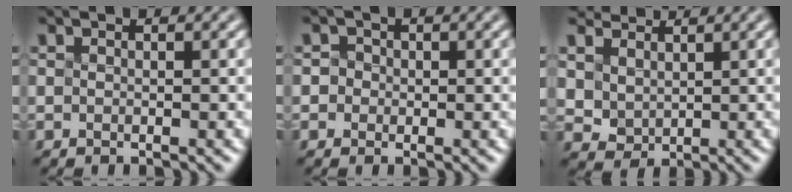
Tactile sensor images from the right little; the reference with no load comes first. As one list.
[{"total": 1.8, "force": [-0.8, -0.4, -1.5], "torque": [0.012, -0.004, 0.004]}, {"total": 1.9, "force": [1.6, 0.7, -0.8], "torque": [-0.027, -0.015, 0.075]}]